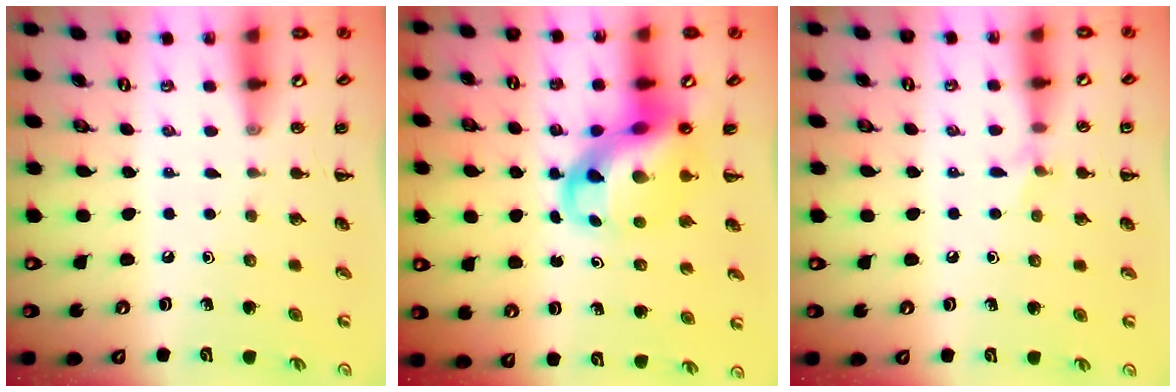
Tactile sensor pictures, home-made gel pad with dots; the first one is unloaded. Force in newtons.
{"total": 7.4, "press": 7.1, "slide": 2.1}
{"total": 4.0, "press": 3.7, "slide": 1.5}